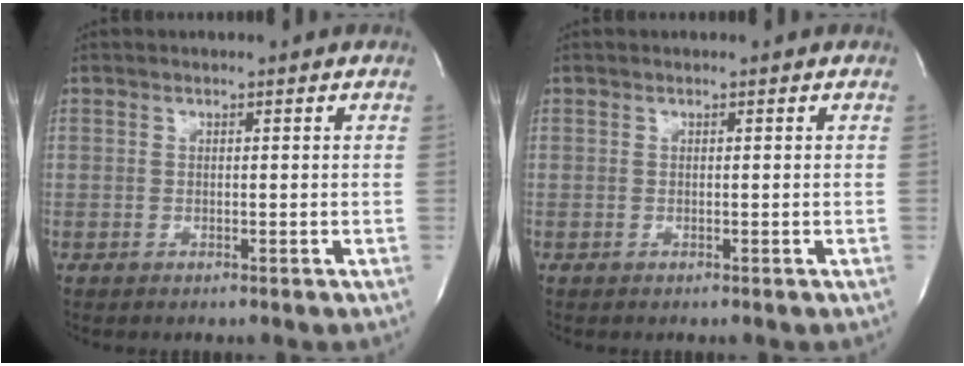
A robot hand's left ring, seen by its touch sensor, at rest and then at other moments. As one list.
[{"total": 0.0}]